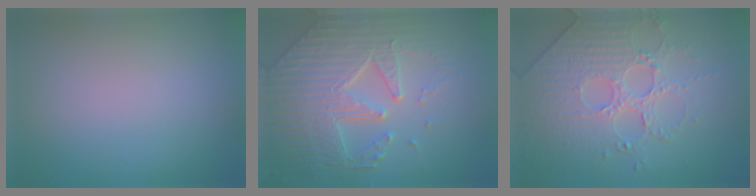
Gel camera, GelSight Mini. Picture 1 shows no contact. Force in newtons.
{"total": 6.8, "press": 5.5, "slide": 4.0}
{"total": 4.4, "press": 4.2, "slide": 1.4}